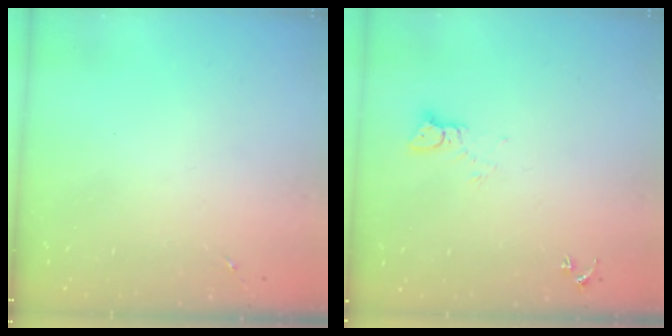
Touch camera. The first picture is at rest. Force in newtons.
{"total": 3.7, "press": 3.7, "slide": 0.3}